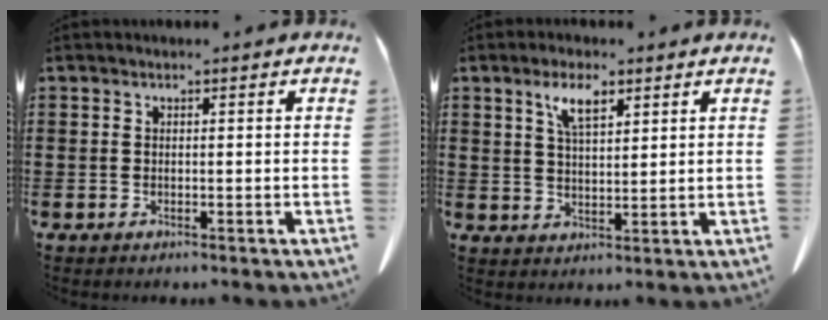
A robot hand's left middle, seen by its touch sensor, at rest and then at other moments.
{"total": 5.5, "force": [3.3, 2.0, 4.0], "torque": [-0.079, 0.003, 0.057]}